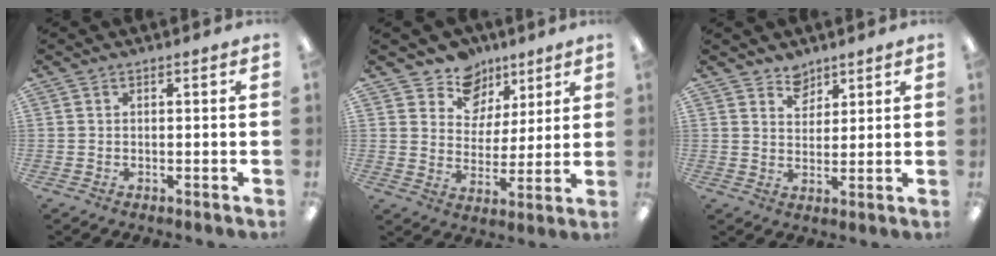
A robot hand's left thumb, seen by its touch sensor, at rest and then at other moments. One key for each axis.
{"total": 10.5, "fx": 7.4, "fy": 7.4, "fz": 1.5, "tx": -0.037, "ty": -0.053, "tz": 0.140}
{"total": 4.7, "fx": 3.9, "fy": 2.6, "fz": 0.4, "tx": 0.003, "ty": -0.025, "tz": 0.071}